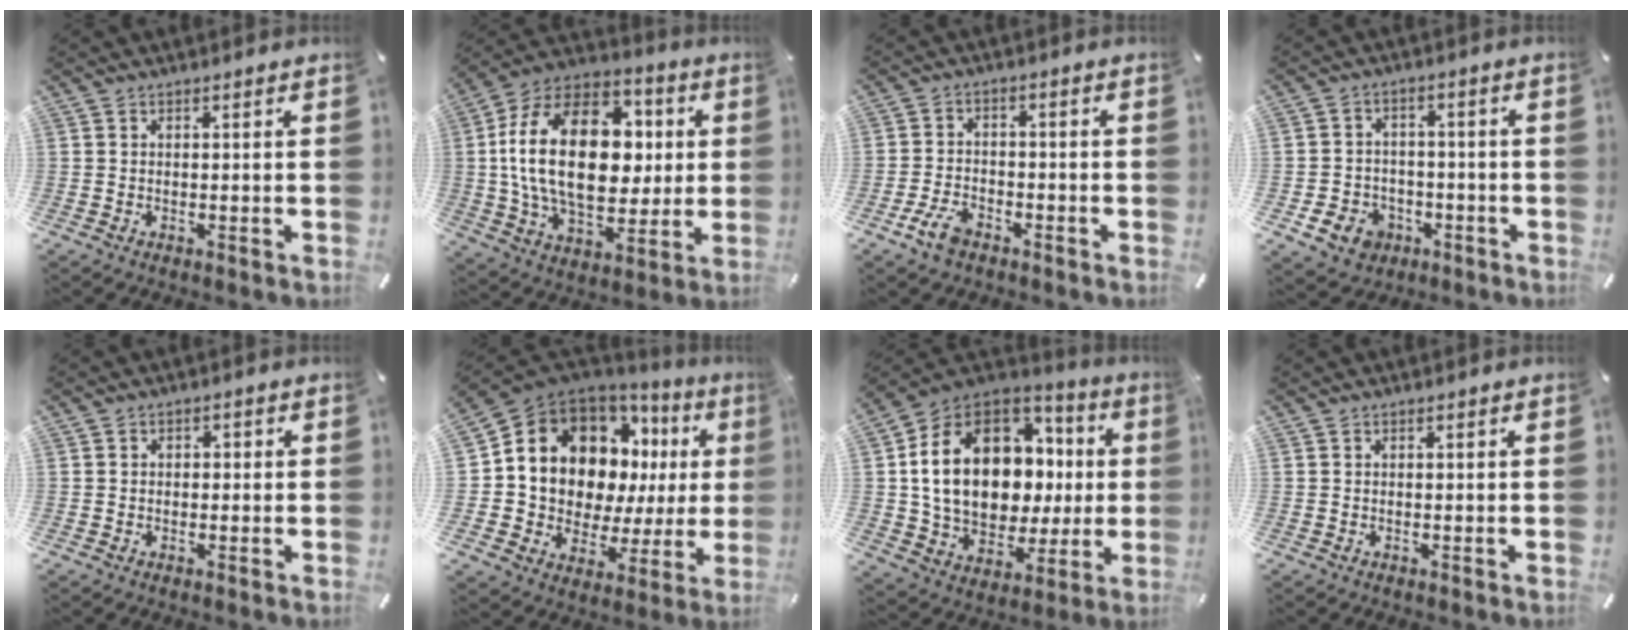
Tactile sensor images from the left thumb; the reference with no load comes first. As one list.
[{"total": 27.4, "force": [2.1, 17.8, 20.8], "torque": [-0.403, 0.011, 0.036]}, {"total": 5.9, "force": [-3.6, 3.3, 3.3], "torque": [-0.083, 0.012, -0.072]}, {"total": 7.8, "force": [-3.3, 6.4, 2.9], "torque": [-0.066, 0.022, -0.062]}, {"total": 1.4, "force": [-0.5, 1.2, 0.6], "torque": [-0.013, 0.007, -0.013]}, {"total": 13.8, "force": [5.7, 10.6, 6.7], "torque": [-0.120, -0.069, 0.110]}, {"total": 19.7, "force": [3.3, 14.4, 13.0], "torque": [-0.259, -0.023, 0.066]}, {"total": 0.0}]